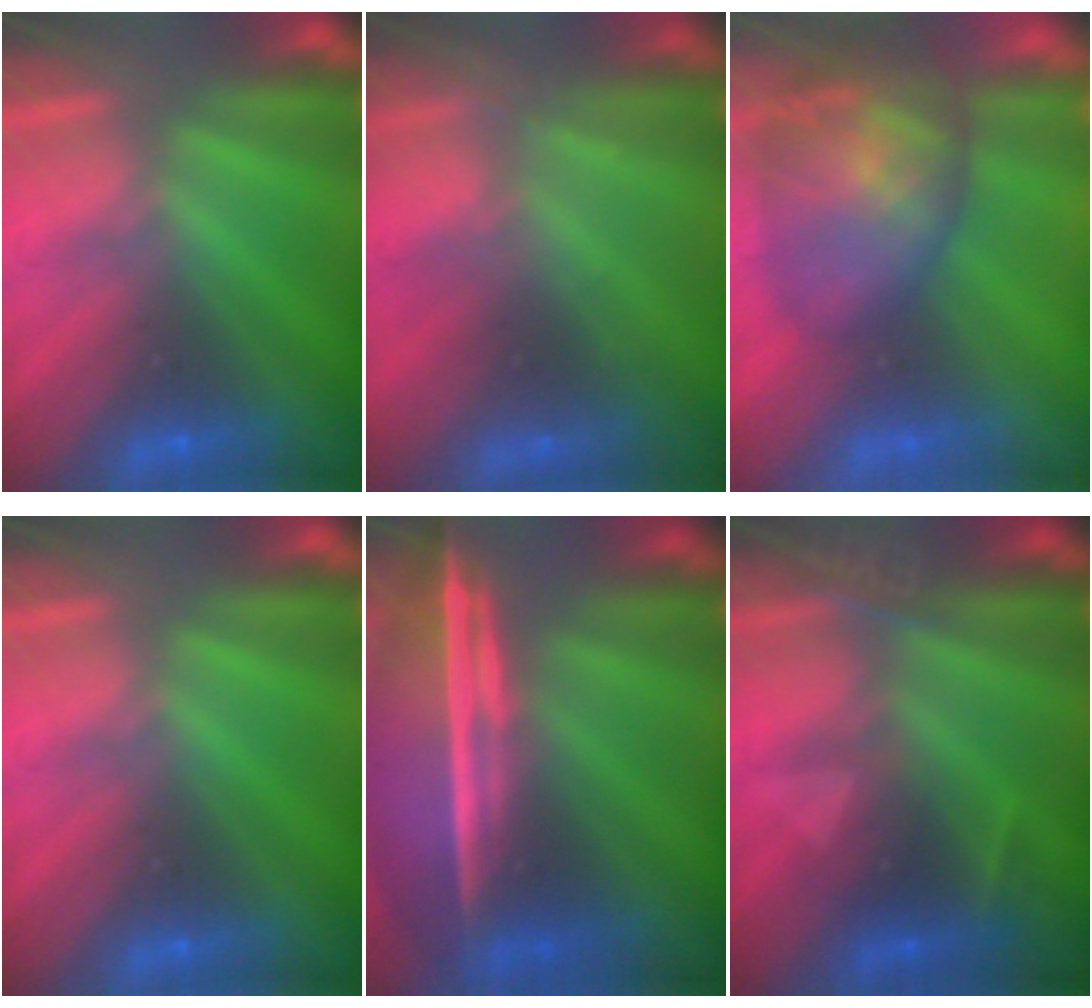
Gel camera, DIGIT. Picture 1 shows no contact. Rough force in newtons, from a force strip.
{"total": 2.1}
{"total": 7.4}
{"total": 0.0}
{"total": 9.4}
{"total": 2.5}